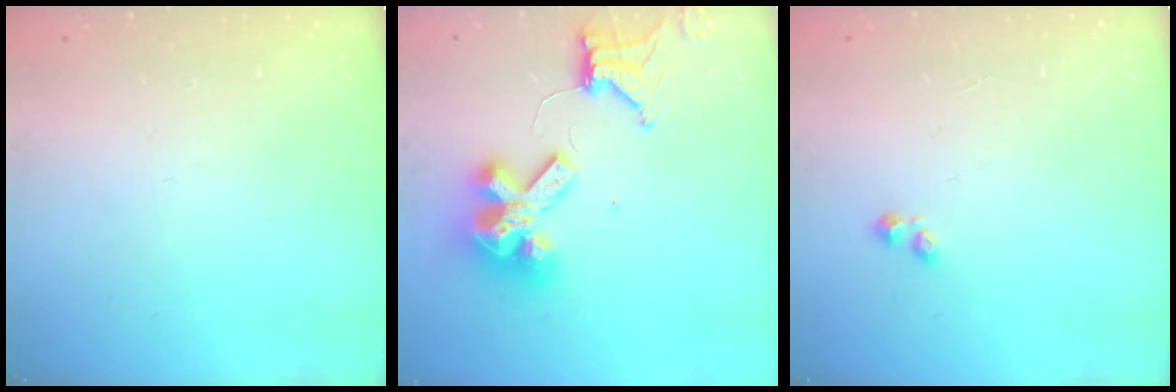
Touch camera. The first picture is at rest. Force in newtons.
{"total": 13.4, "press": 13.3, "slide": 1.6}
{"total": 1.2, "press": 1.1, "slide": 0.5}